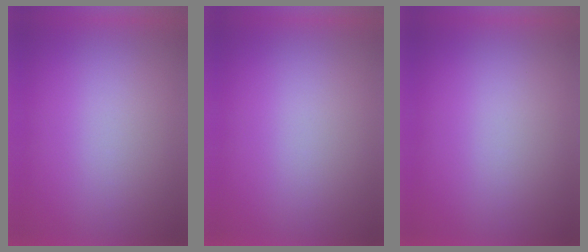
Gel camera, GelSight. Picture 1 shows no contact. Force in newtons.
{"total": 0.0}
{"total": 0.0}